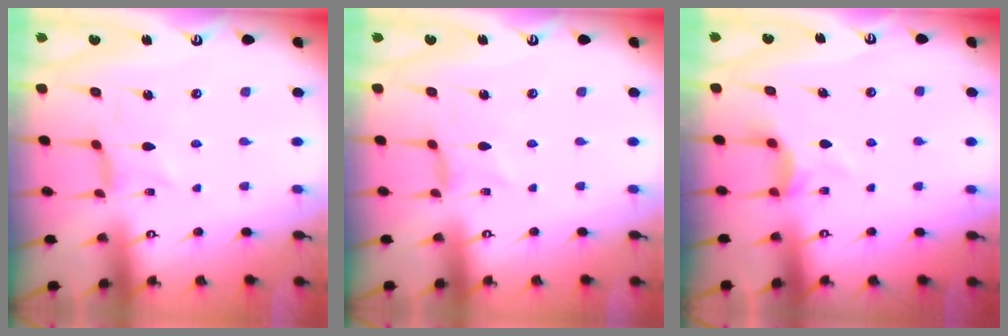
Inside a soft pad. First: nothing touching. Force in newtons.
{"total": 0.0}
{"total": 4.5, "press": 4.4, "slide": 0.7}